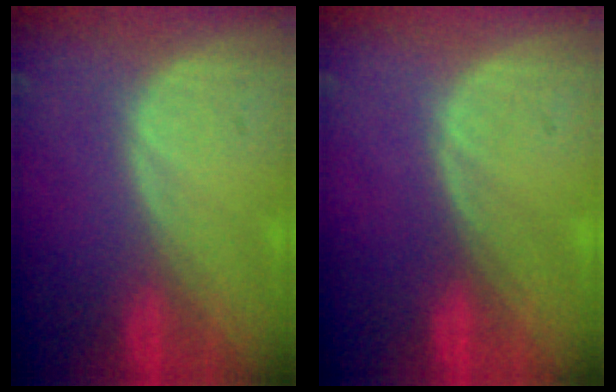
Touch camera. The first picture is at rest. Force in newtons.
{"total": 0.0}